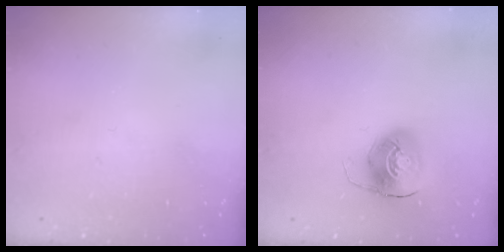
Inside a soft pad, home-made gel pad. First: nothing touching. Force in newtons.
{"total": 8.6, "press": 8.6, "slide": 0.6}